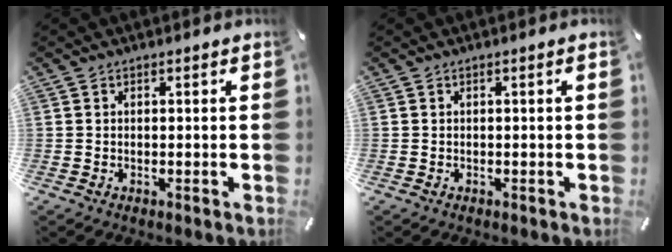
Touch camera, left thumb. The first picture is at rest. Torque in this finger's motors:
{"motor_torque": [0.00, 0.10, 0.07, -0.17, 0.07]}